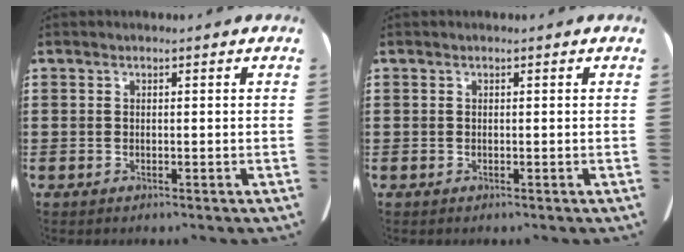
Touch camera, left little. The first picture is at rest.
{"total": 0.0}